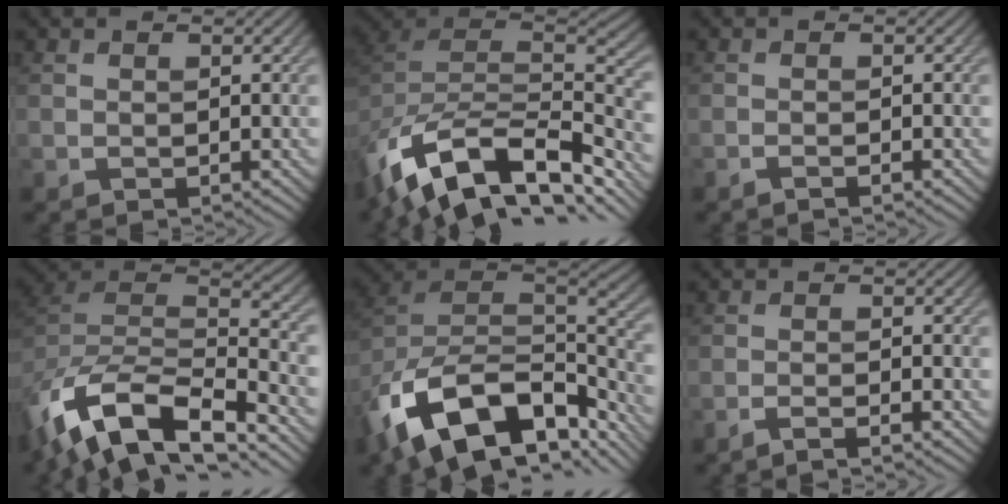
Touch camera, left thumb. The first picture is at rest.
{"total": 15.3, "force": [-9.5, 7.9, 8.9], "torque": [-0.212, -0.022, -0.153]}
{"total": 1.1, "force": [-0.8, 0.1, 0.8], "torque": [-0.012, 0.001, -0.021]}
{"total": 14.6, "force": [-9.8, 6.1, 9.1], "torque": [-0.217, -0.025, -0.164]}
{"total": 17.8, "force": [-9.4, 9.6, 11.7], "torque": [-0.269, -0.023, -0.151]}
{"total": 2.3, "force": [-1.7, 0.2, 1.5], "torque": [-0.018, 0.001, -0.046]}